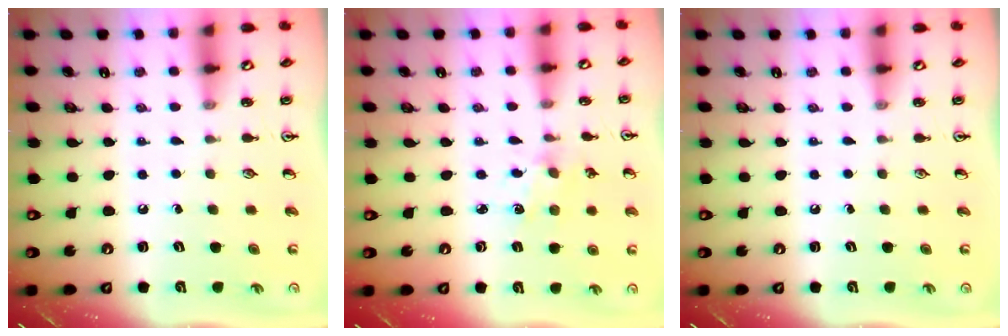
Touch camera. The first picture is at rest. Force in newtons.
{"total": 1.9, "press": 1.8, "slide": 0.4}
{"total": 0.0}